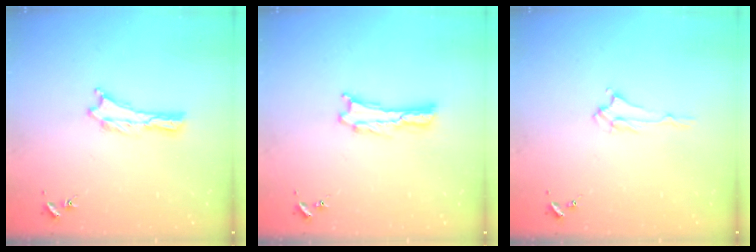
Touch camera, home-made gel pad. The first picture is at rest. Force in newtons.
{"total": 0.7, "press": 0.7, "slide": 0.2}
{"total": 1.4, "press": 1.4, "slide": 0.3}